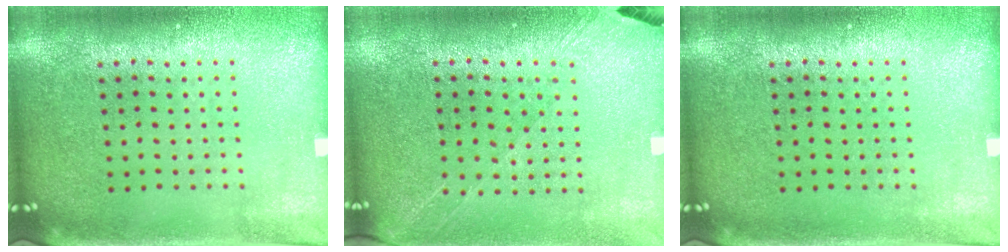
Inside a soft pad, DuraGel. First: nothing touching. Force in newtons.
{"total": 1.3, "press": 1.2, "slide": 0.6}
{"total": 0.0}